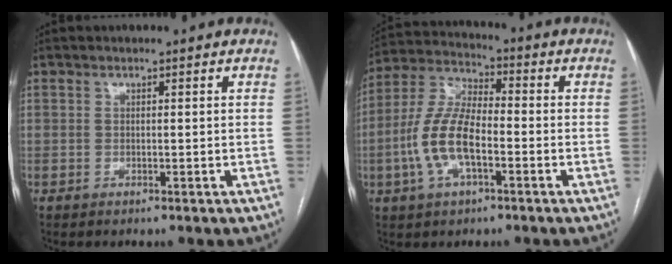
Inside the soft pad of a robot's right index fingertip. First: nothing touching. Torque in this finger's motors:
{"motor_torque": [0.99, -0.02, 0.35, 0.09]}